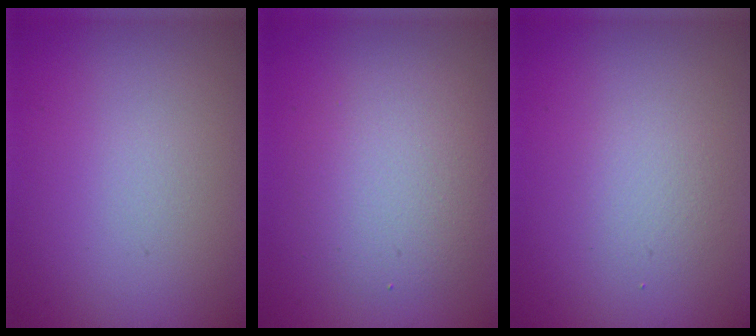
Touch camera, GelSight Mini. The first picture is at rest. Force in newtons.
{"total": 4.0, "press": 4.0, "slide": 0.0}
{"total": 1.6, "press": 1.6, "slide": 0.0}